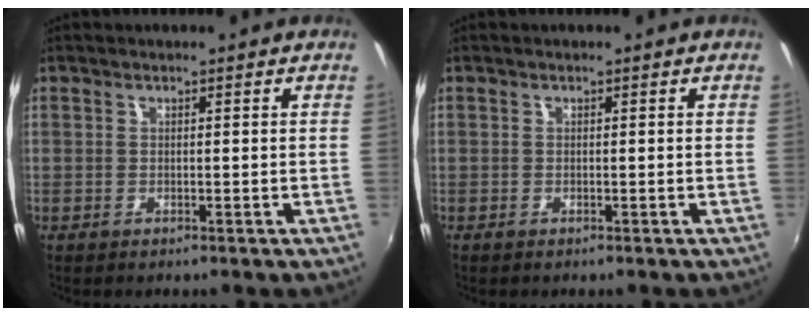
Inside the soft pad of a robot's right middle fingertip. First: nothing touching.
{"total": 0.0}